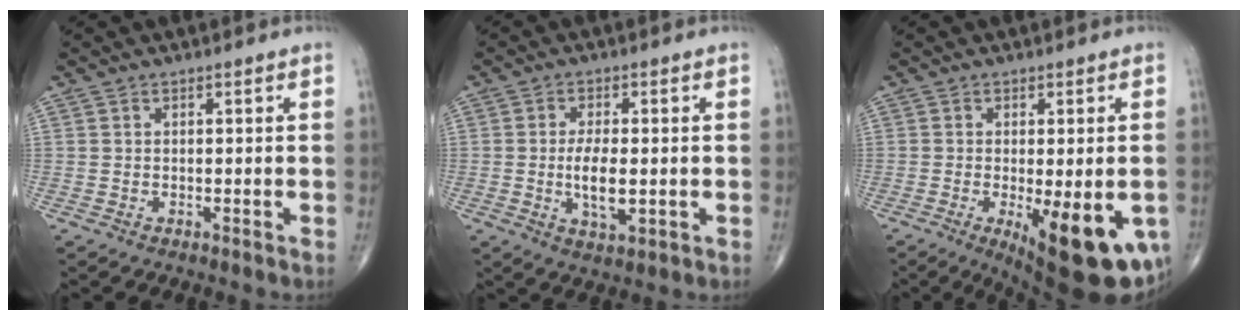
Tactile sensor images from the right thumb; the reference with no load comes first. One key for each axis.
{"total": 6.6, "fx": -0.7, "fy": 2.7, "fz": 6.0, "tx": -0.107, "ty": -0.011, "tz": -0.011}
{"total": 16.8, "fx": -5.6, "fy": 5.6, "fz": 14.8, "tx": -0.156, "ty": -0.020, "tz": -0.063}